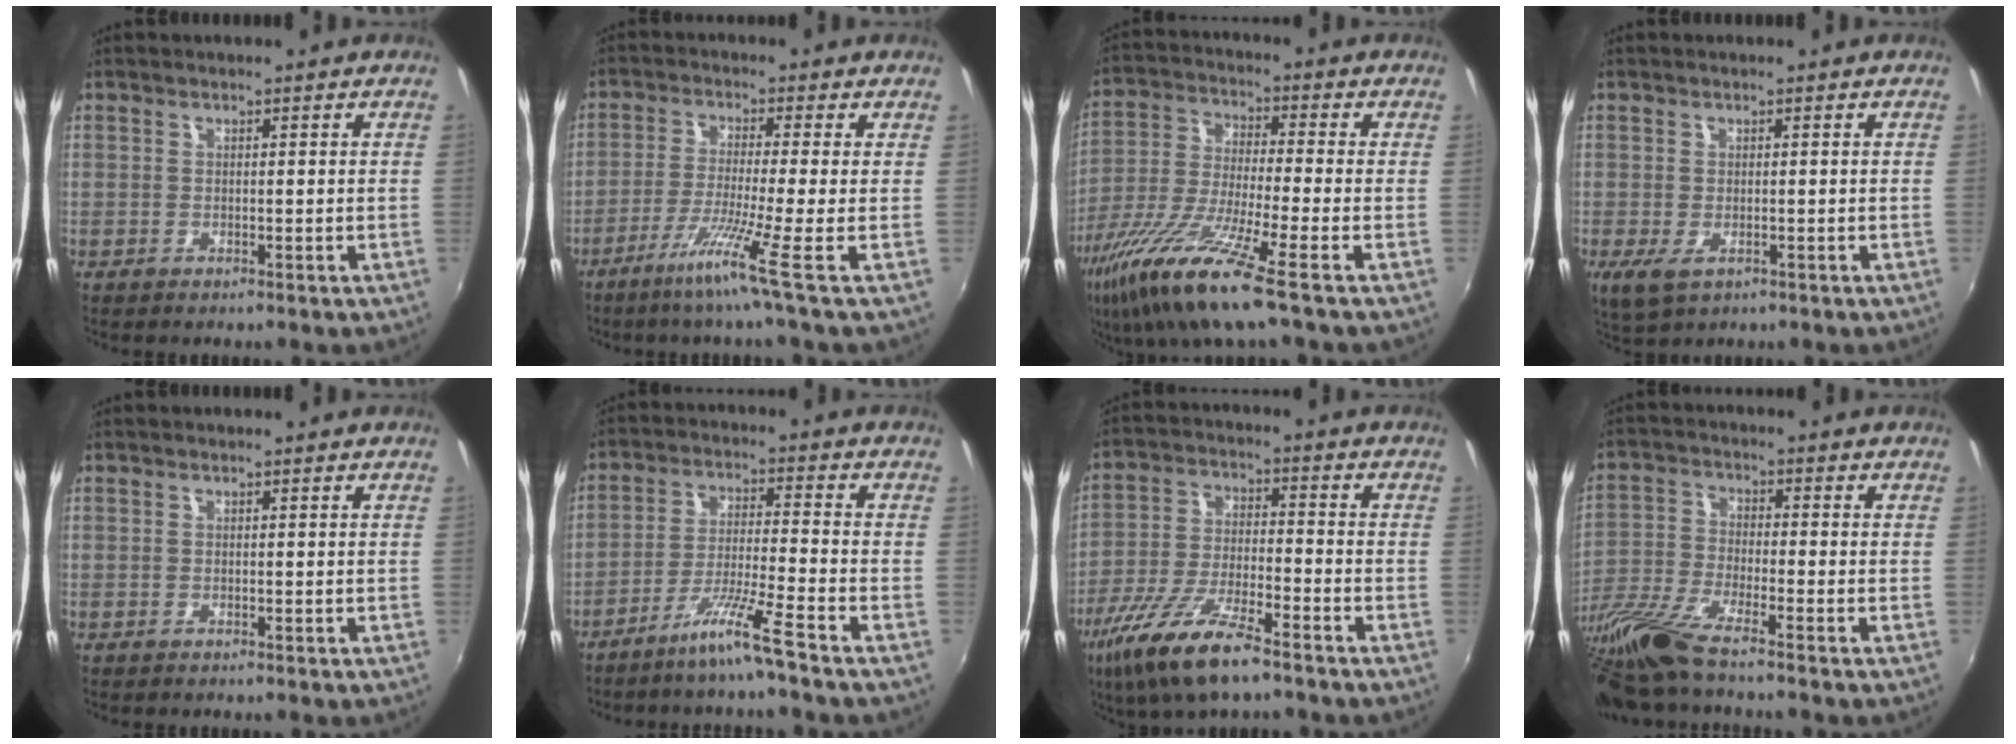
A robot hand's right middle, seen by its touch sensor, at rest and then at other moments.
{"total": 6.6, "force": [-3.6, -2.4, 5.0], "torque": [-0.122, -0.016, -0.074]}
{"total": 15.7, "force": [-9.8, 1.0, 12.2], "torque": [-0.261, -0.040, -0.188]}
{"total": 3.9, "force": [-1.4, 2.1, 3.0], "torque": [-0.057, -0.016, -0.019]}
{"total": 0.0}
{"total": 7.0, "force": [-5.4, -1.6, 4.2], "torque": [-0.095, 0.000, -0.098]}
{"total": 13.9, "force": [-9.4, 3.3, 9.7], "torque": [-0.204, -0.030, -0.180]}
{"total": 12.8, "force": [-10.3, 0.8, 7.4], "torque": [-0.163, -0.039, -0.203]}